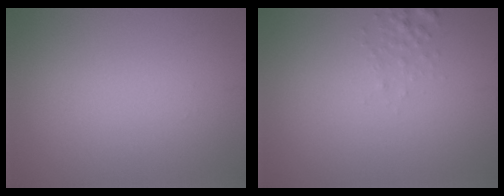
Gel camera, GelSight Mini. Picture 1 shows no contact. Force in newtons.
{"total": 0.9, "press": 0.9, "slide": 0.1}